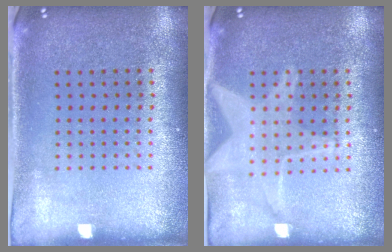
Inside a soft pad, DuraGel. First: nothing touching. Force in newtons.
{"total": 3.0, "press": 3.0, "slide": 0.4}